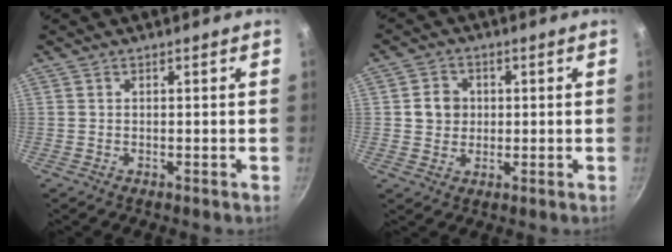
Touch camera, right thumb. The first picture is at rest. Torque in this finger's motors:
{"motor_torque": [-0.19, 0.36, 0.05, -0.06, -0.01]}